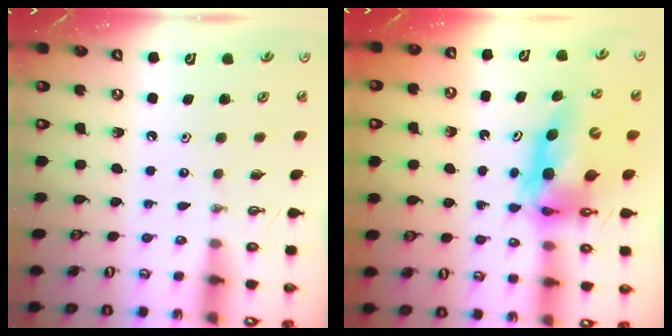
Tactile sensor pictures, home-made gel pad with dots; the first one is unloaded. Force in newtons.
{"total": 12.2, "press": 12.2, "slide": 1.1}